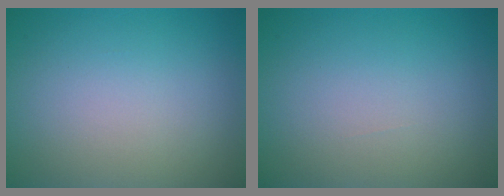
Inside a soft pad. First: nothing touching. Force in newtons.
{"total": 0.0}